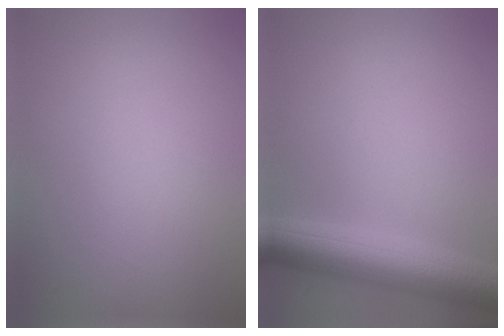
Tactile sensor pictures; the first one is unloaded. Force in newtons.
{"total": 6.6, "press": 6.6, "slide": 0.2}